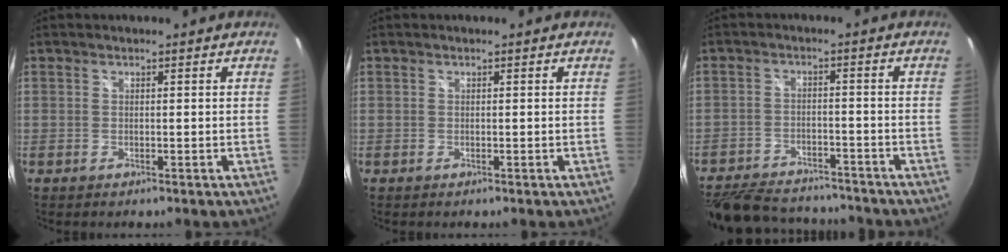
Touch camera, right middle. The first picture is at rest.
{"total": 0.0}
{"total": 19.1, "force": [-16.3, 6.7, 7.4], "torque": [-0.172, -0.004, -0.238]}